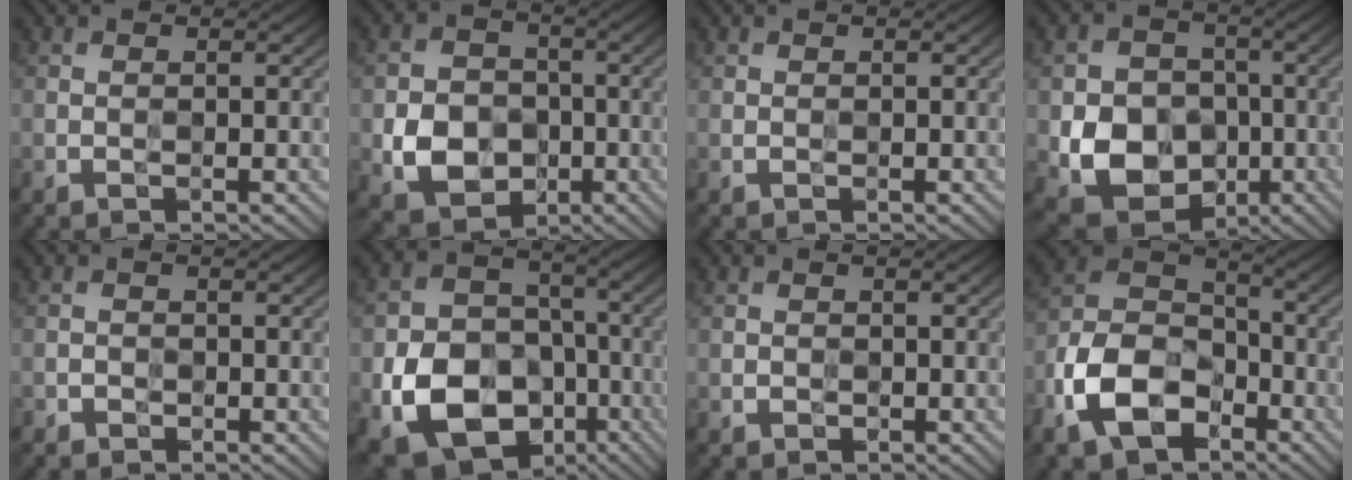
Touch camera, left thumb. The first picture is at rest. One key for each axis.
{"total": 7.8, "fx": -2.2, "fy": 6.3, "fz": 4.1, "tx": -0.089, "ty": -0.016, "tz": -0.046}
{"total": 0.0}
{"total": 11.2, "fx": -2.9, "fy": 8.8, "fz": 6.2, "tx": -0.126, "ty": -0.031, "tz": -0.060}
{"total": 1.0, "fx": -0.7, "fy": 0.7, "fz": 0.1, "tx": 0.000, "ty": 0.000, "tz": -0.014}
{"total": 15.8, "fx": -6.2, "fy": 11.7, "fz": 8.6, "tx": -0.186, "ty": -0.054, "tz": -0.103}
{"total": 0.6, "fx": -0.3, "fy": 0.5, "fz": 0.1, "tx": -0.001, "ty": -0.003, "tz": -0.008}
{"total": 12.8, "fx": -6.8, "fy": 7.6, "fz": 7.7, "tx": -0.183, "ty": -0.013, "tz": -0.146}